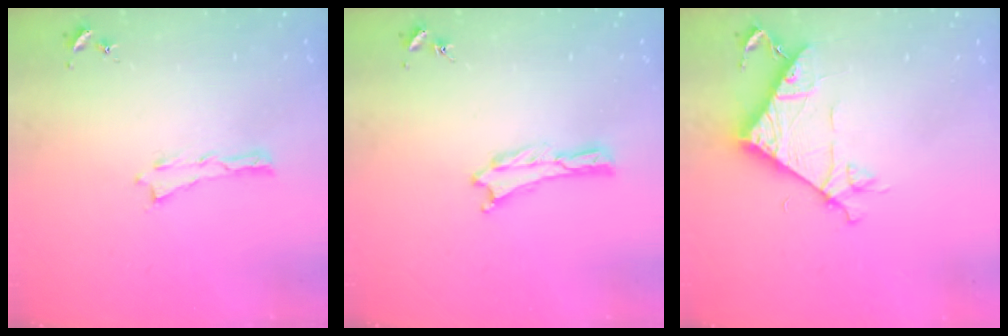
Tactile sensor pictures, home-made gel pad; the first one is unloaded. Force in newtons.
{"total": 0.0}
{"total": 7.5, "press": 7.5, "slide": 0.4}